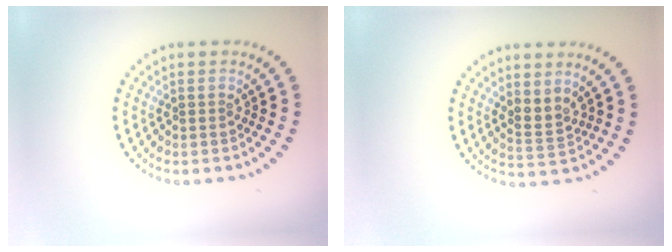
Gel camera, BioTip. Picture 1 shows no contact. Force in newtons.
{"total": 2.1, "press": 1.6, "slide": 1.3}